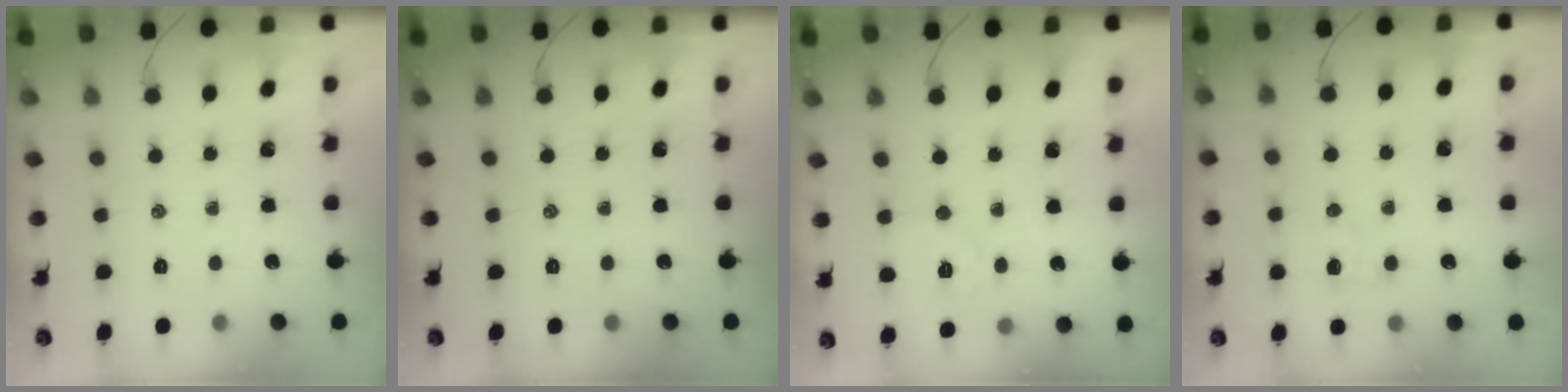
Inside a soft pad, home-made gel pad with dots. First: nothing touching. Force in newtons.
{"total": 0.0}
{"total": 6.7, "press": 6.6, "slide": 0.9}
{"total": 3.2, "press": 3.0, "slide": 1.0}